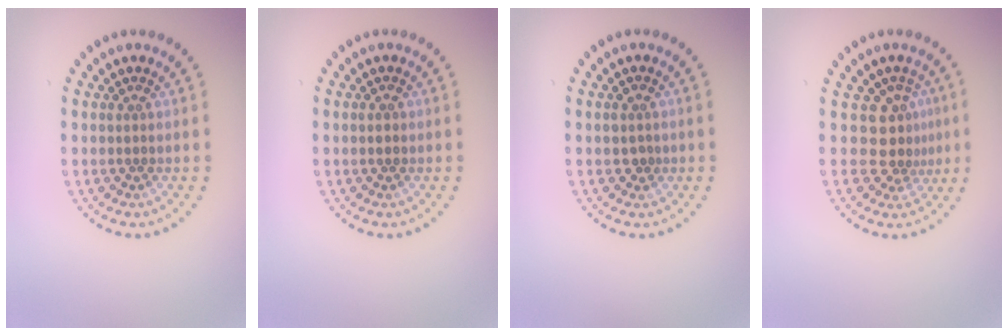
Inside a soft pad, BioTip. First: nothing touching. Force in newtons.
{"total": 1.1, "press": 1.1, "slide": 0.2}
{"total": 1.2, "press": 1.1, "slide": 0.4}
{"total": 3.0, "press": 2.1, "slide": 2.1}